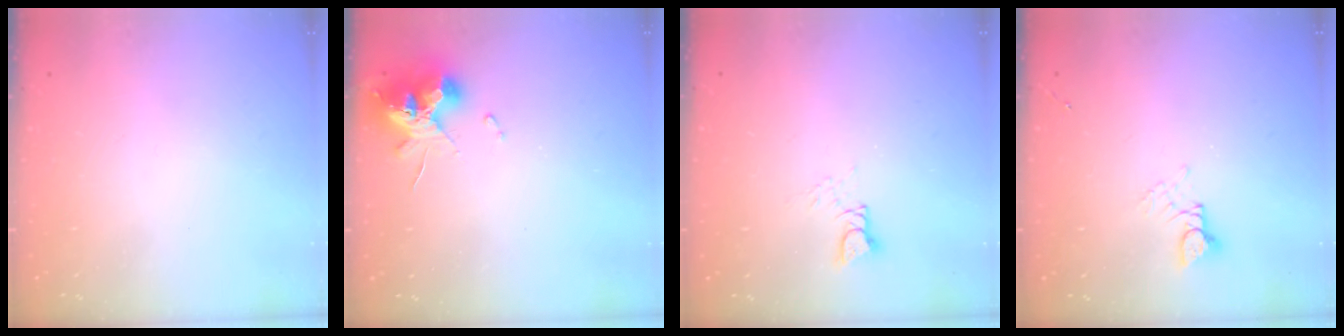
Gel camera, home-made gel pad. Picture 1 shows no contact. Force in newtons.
{"total": 10.8, "press": 10.7, "slide": 1.4}
{"total": 3.3, "press": 3.2, "slide": 0.4}
{"total": 2.4, "press": 2.4, "slide": 0.2}